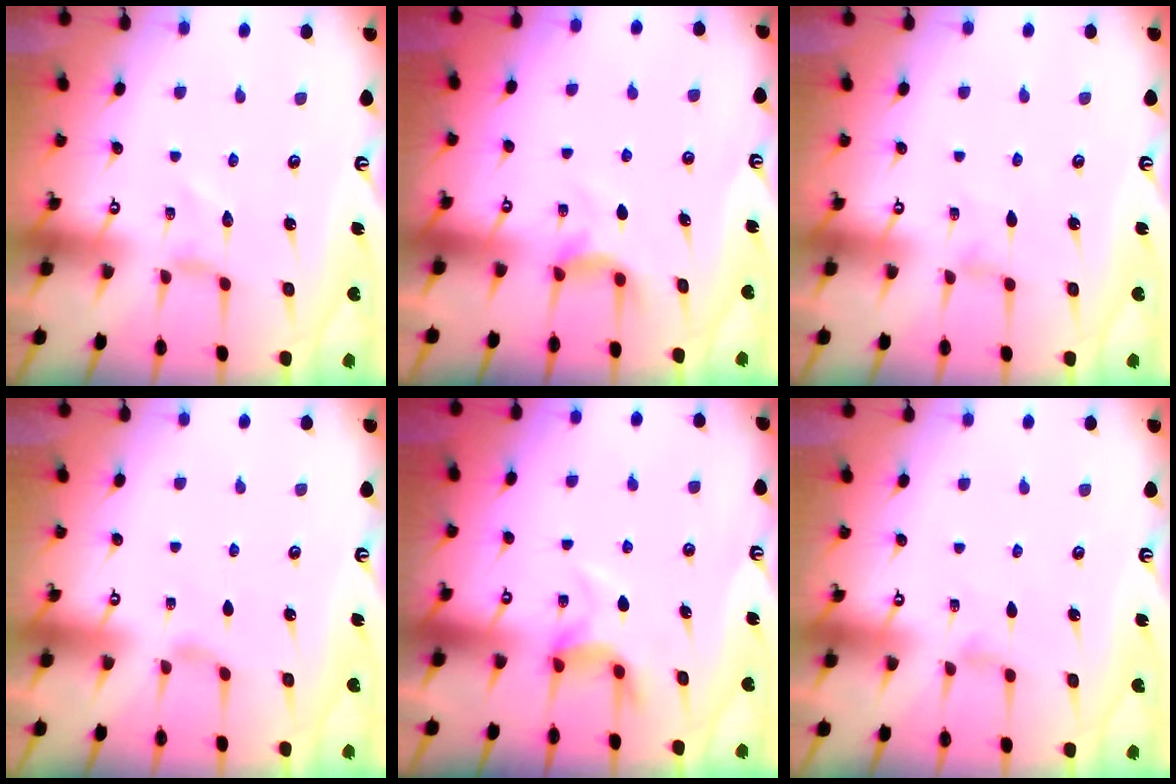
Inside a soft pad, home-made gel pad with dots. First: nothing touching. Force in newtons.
{"total": 4.1, "press": 4.1, "slide": 0.6}
{"total": 0.7, "press": 0.7, "slide": 0.3}
{"total": 1.9, "press": 1.8, "slide": 0.5}
{"total": 4.9, "press": 4.8, "slide": 0.7}
{"total": 1.1, "press": 1.1, "slide": 0.4}